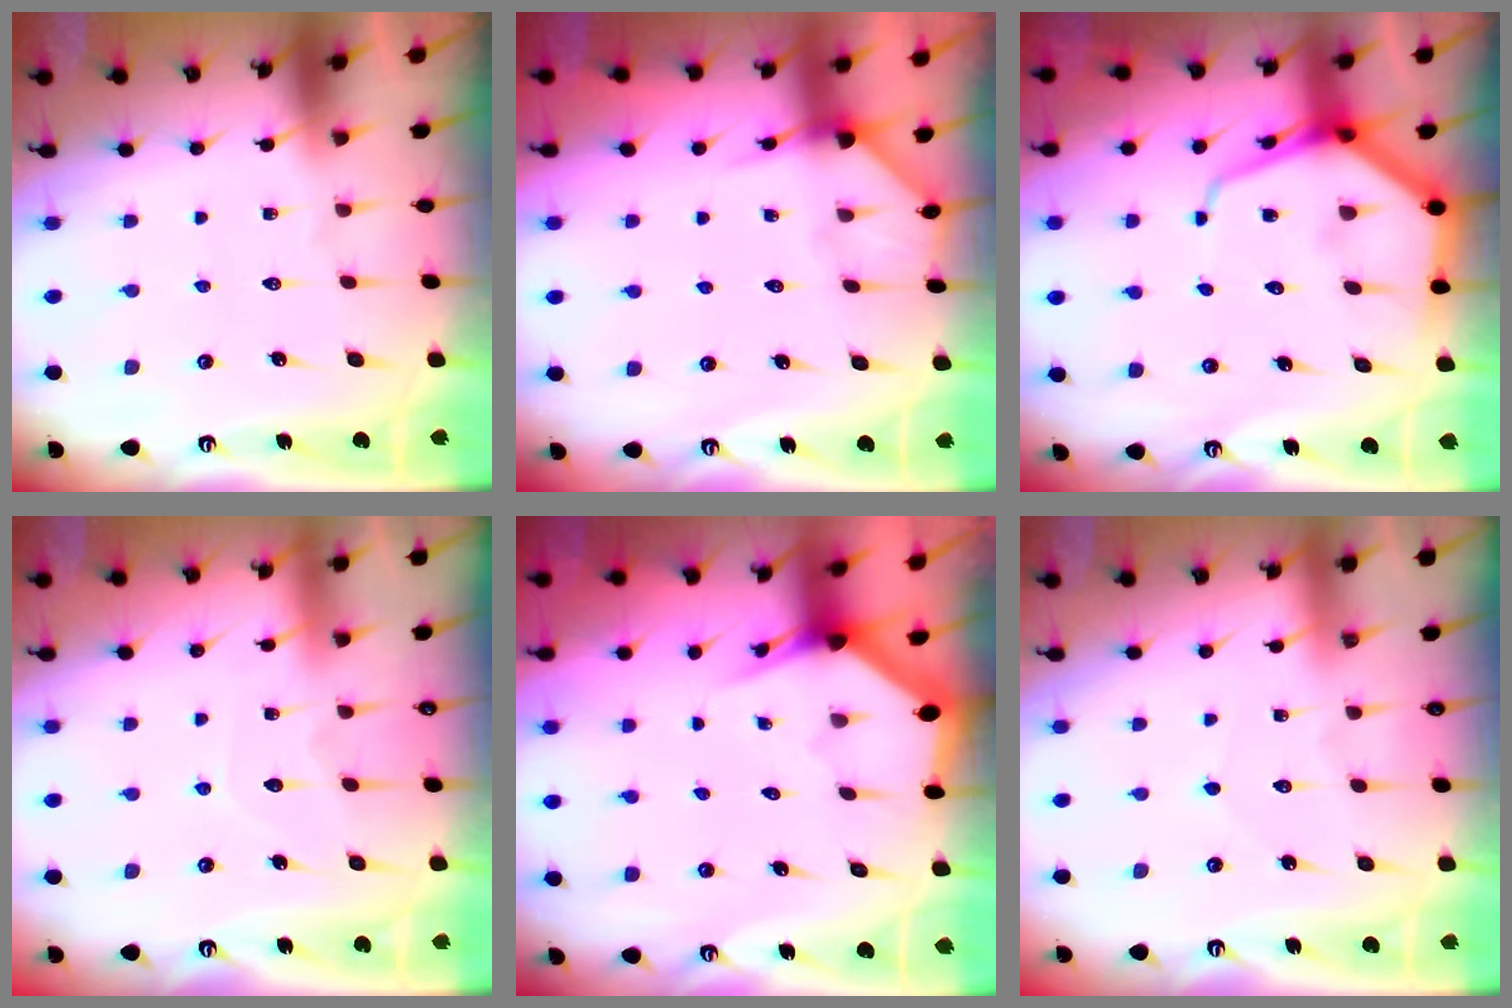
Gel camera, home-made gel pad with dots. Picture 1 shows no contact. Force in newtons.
{"total": 6.1, "press": 6.1, "slide": 0.2}
{"total": 10.4, "press": 10.3, "slide": 1.1}
{"total": 5.9, "press": 5.9, "slide": 0.5}
{"total": 2.9, "press": 2.9, "slide": 0.1}
{"total": 2.5, "press": 2.5, "slide": 0.2}